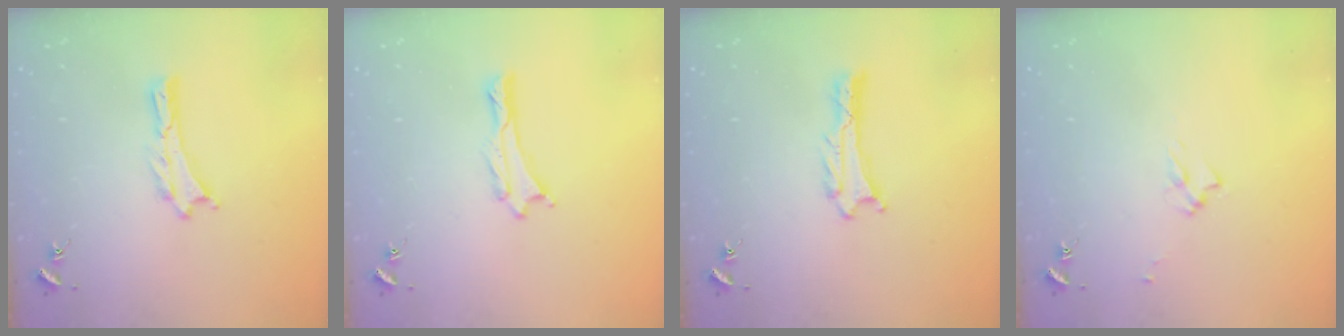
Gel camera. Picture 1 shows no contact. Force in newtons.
{"total": 0.0}
{"total": 1.0, "press": 1.0, "slide": 0.1}
{"total": 2.5, "press": 2.5, "slide": 0.4}